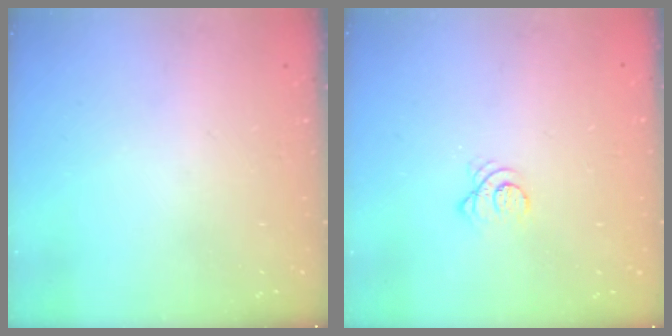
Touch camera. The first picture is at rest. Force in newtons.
{"total": 3.0, "press": 2.9, "slide": 0.3}